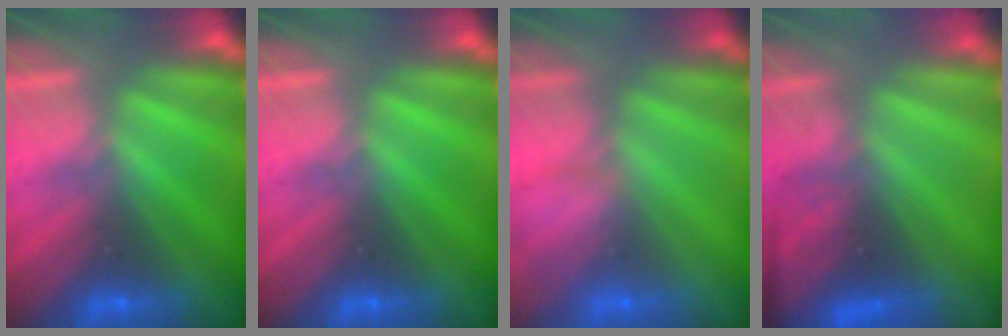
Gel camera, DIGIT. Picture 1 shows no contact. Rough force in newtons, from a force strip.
{"total": 0.0}
{"total": 3.3}
{"total": 3.2}